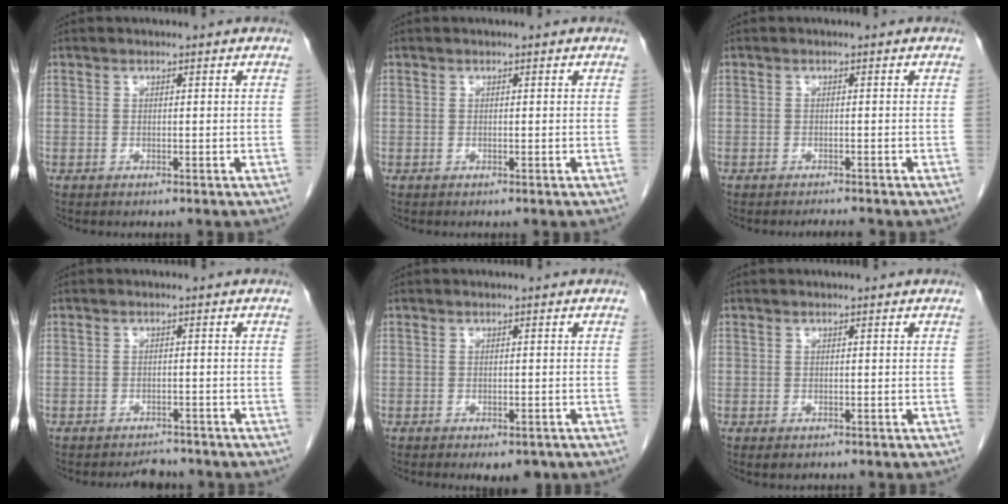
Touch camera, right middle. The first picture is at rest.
{"total": 0.0}
{"total": 1.6, "force": [-1.5, -0.3, 0.3], "torque": [-0.009, -0.008, -0.018]}
{"total": 2.9, "force": [-2.7, 0.9, 0.1], "torque": [-0.009, -0.004, -0.038]}
{"total": 3.6, "force": [-2.5, 1.6, 2.1], "torque": [-0.022, -0.006, -0.026]}
{"total": 1.0, "force": [-0.6, 0.6, 0.5], "torque": [-0.007, 0.000, -0.002]}